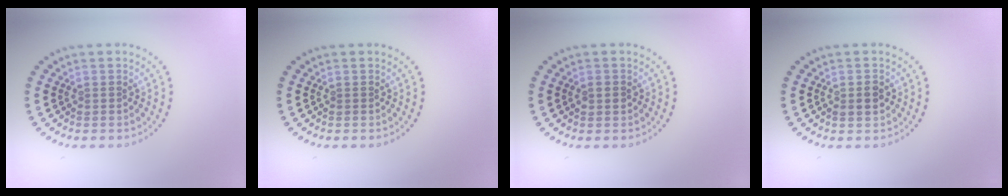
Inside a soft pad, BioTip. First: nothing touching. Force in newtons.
{"total": 0.0}
{"total": 1.1, "press": 1.1, "slide": 0.2}
{"total": 1.3, "press": 1.3, "slide": 0.1}